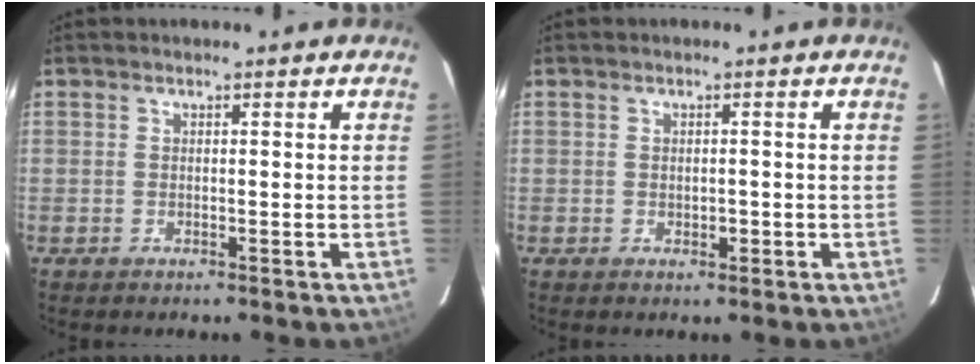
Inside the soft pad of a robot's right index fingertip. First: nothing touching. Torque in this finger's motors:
{"motor_torque": [-0.11, 0.05, -0.02, 0.00]}